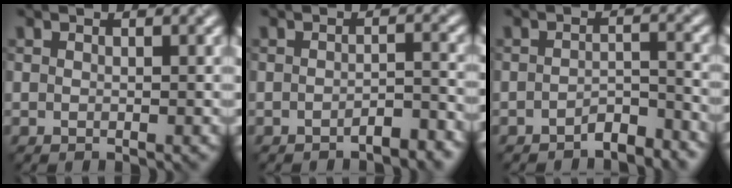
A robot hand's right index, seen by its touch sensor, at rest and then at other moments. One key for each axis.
{"total": 2.2, "fx": -1.6, "fy": 0.6, "fz": 1.4, "tx": -0.019, "ty": 0.006, "tz": -0.026}
{"total": 2.5, "fx": -2.1, "fy": 0.7, "fz": 1.1, "tx": -0.016, "ty": 0.008, "tz": -0.038}